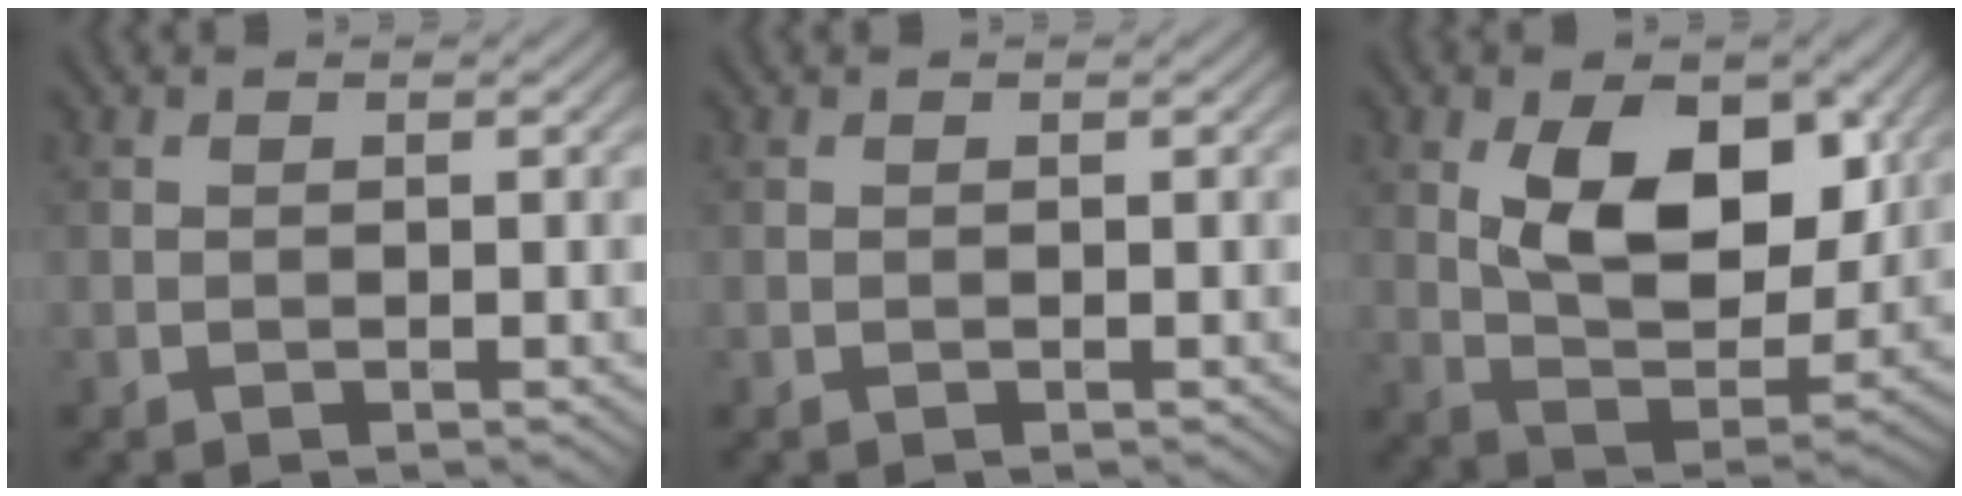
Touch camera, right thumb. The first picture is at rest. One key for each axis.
{"total": 0.0}
{"total": 11.7, "fx": 3.5, "fy": 6.5, "fz": 9.1, "tx": -0.154, "ty": -0.017, "tz": 0.063}